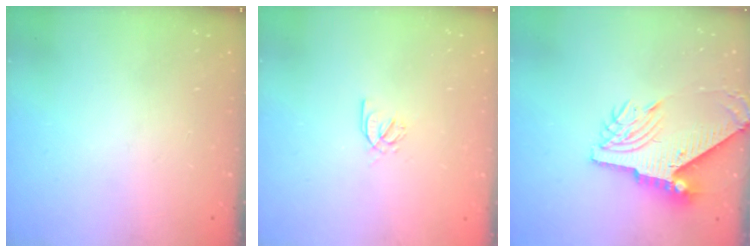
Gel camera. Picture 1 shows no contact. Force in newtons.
{"total": 2.6, "press": 2.6, "slide": 0.4}
{"total": 12.0, "press": 11.9, "slide": 1.4}